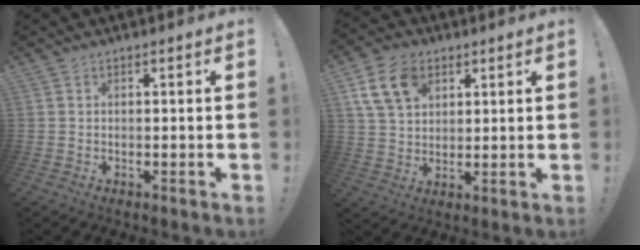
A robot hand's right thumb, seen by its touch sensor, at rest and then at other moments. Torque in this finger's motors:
{"motor_torque": [0.25, 0.47, 0.70, 0.21, 0.05]}